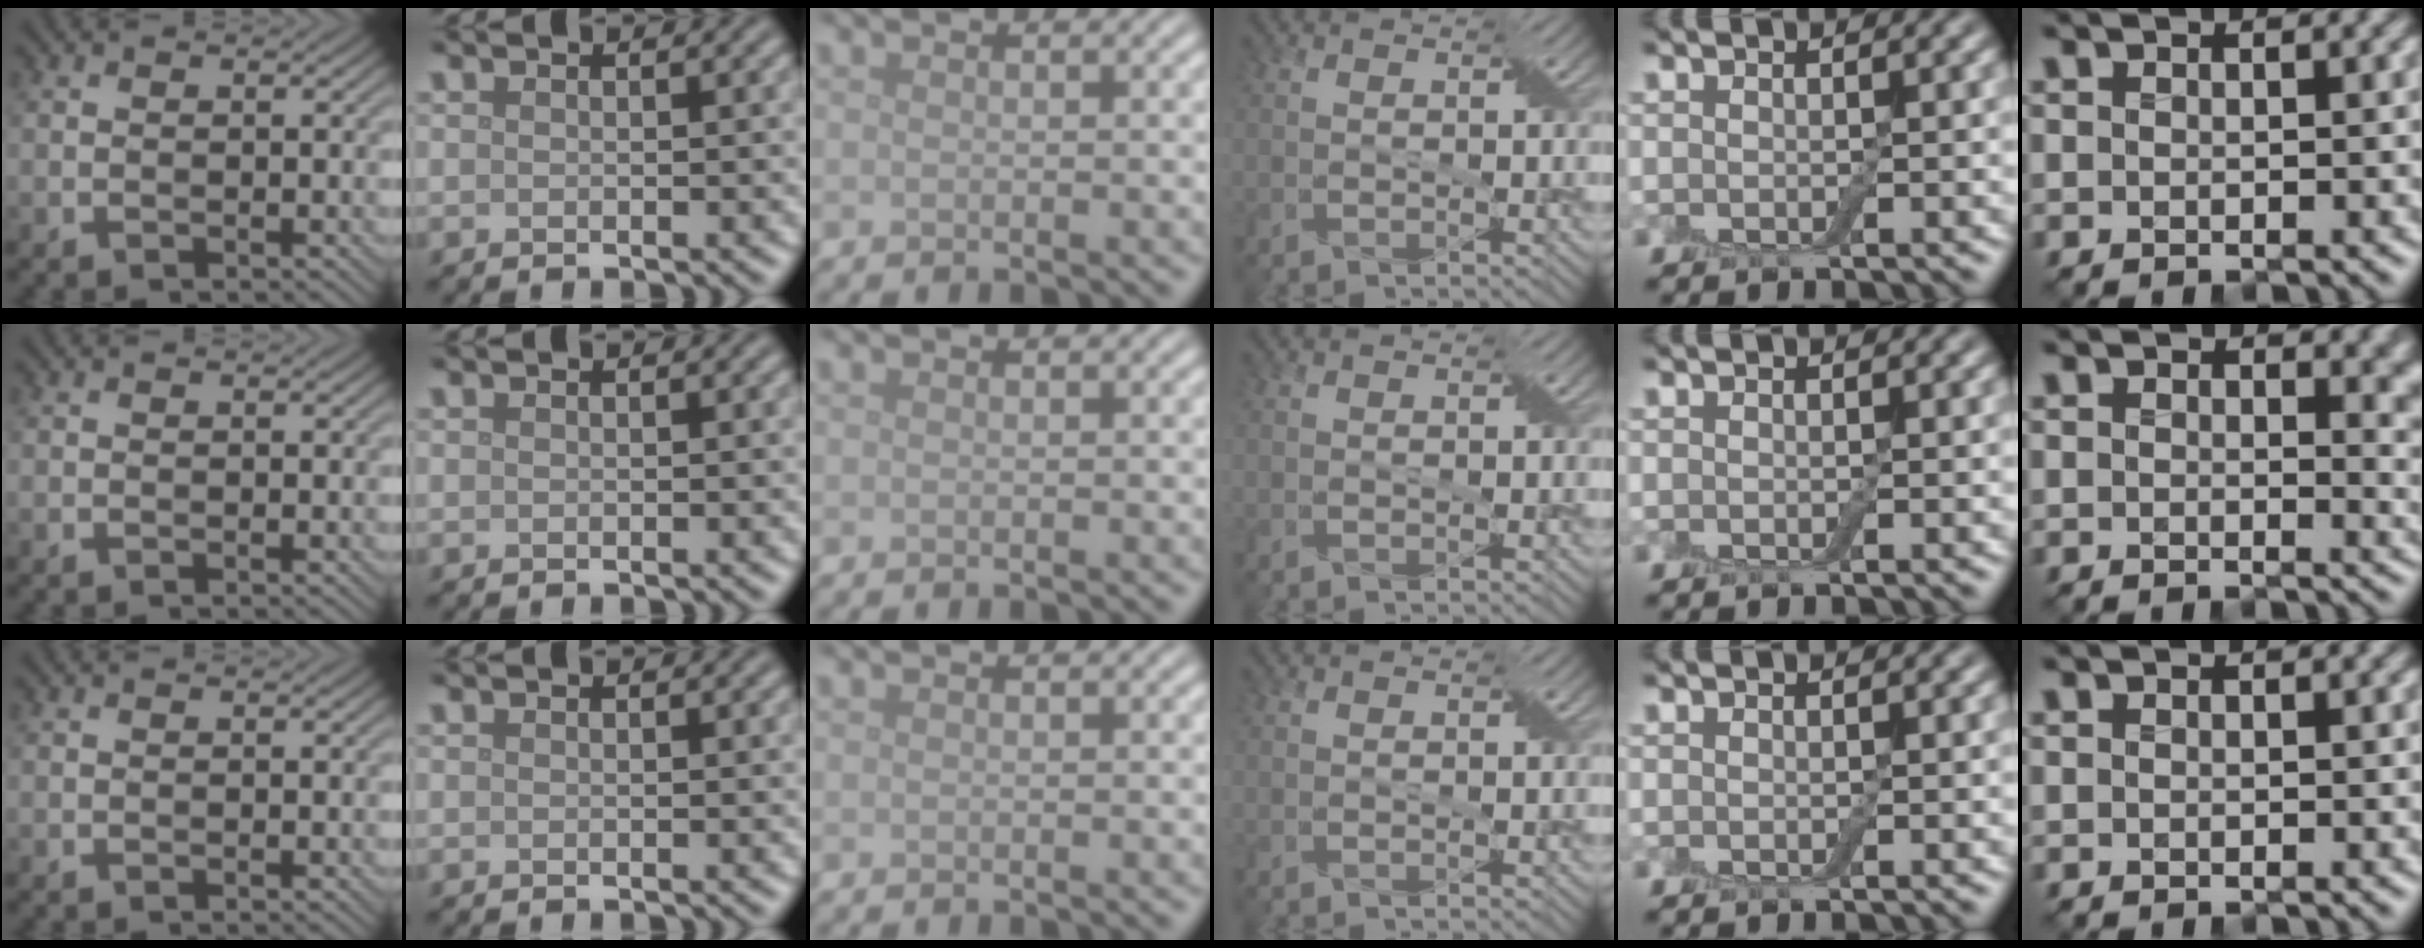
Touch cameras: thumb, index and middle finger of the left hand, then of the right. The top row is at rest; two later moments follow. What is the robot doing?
{"motion": "extract", "object": "drawer"}